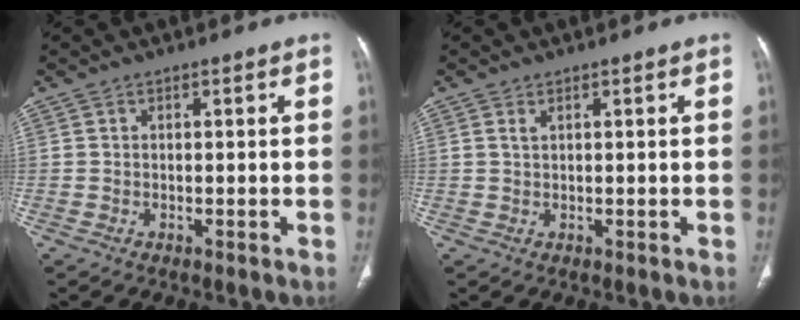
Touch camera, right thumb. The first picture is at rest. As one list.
[{"total": 0.9, "force": [0.5, 0.4, 0.6], "torque": [-0.015, 0.005, 0.013]}]